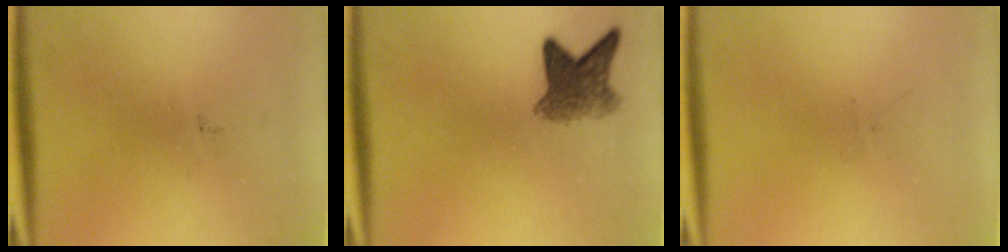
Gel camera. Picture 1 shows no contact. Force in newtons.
{"total": 4.8}
{"total": 0.0}